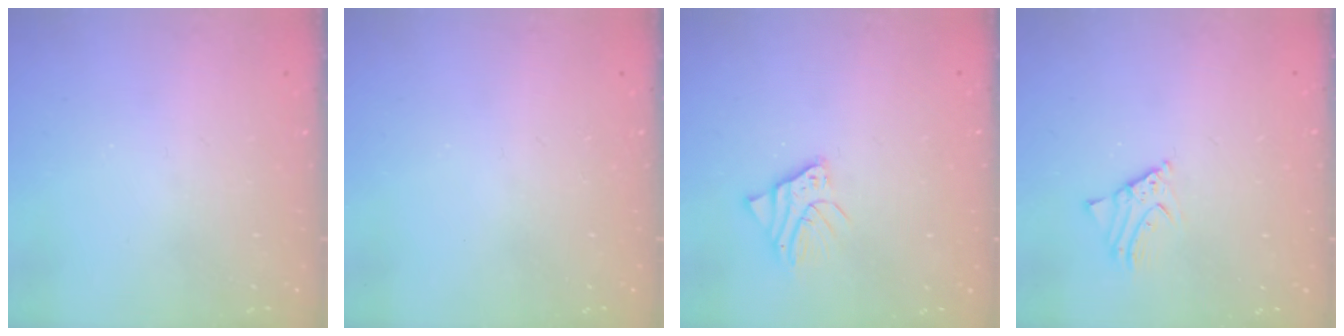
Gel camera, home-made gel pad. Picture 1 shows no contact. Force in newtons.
{"total": 0.0}
{"total": 2.9, "press": 2.8, "slide": 0.3}
{"total": 2.2, "press": 2.2, "slide": 0.0}